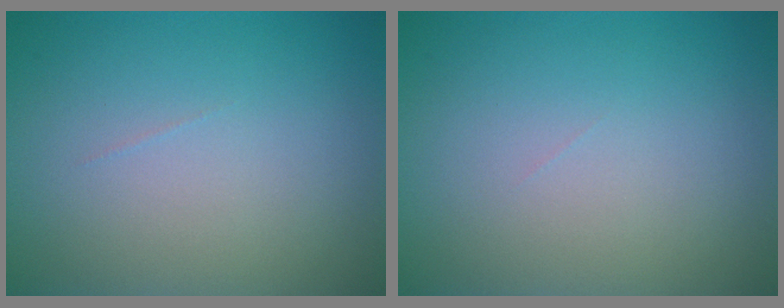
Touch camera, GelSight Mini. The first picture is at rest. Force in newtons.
{"total": 0.0}